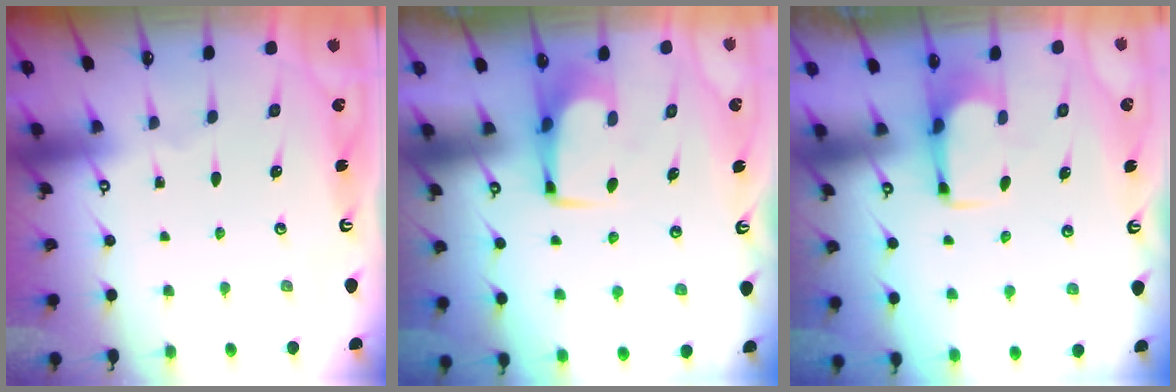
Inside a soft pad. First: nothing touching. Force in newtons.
{"total": 1.9, "press": 1.8, "slide": 0.6}
{"total": 2.7, "press": 2.6, "slide": 1.0}